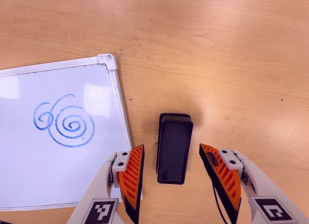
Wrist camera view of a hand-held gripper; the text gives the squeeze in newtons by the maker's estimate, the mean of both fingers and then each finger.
{"total": 0.0}